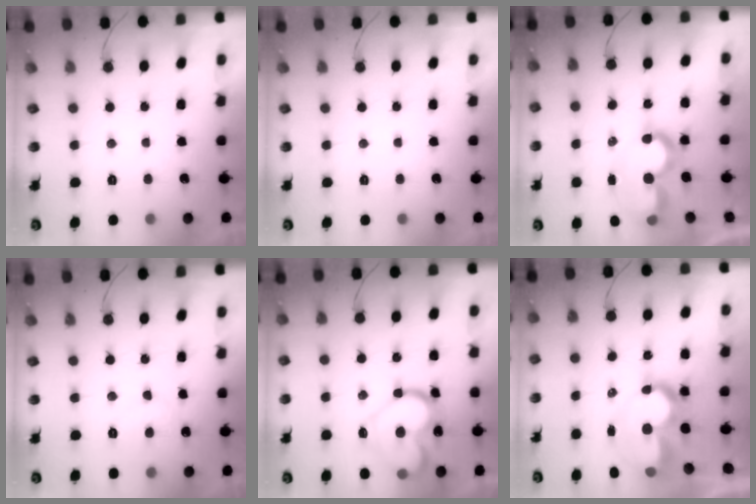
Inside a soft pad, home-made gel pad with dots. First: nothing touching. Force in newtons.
{"total": 0.0}
{"total": 9.5, "press": 9.5, "slide": 0.9}
{"total": 6.4, "press": 6.4, "slide": 0.5}
{"total": 18.2, "press": 18.0, "slide": 2.0}
{"total": 10.5, "press": 10.4, "slide": 1.0}